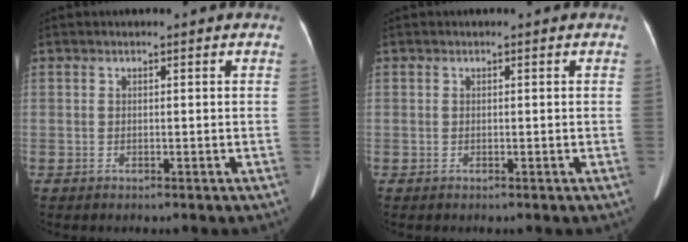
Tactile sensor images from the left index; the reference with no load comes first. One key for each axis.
{"total": 0.0}